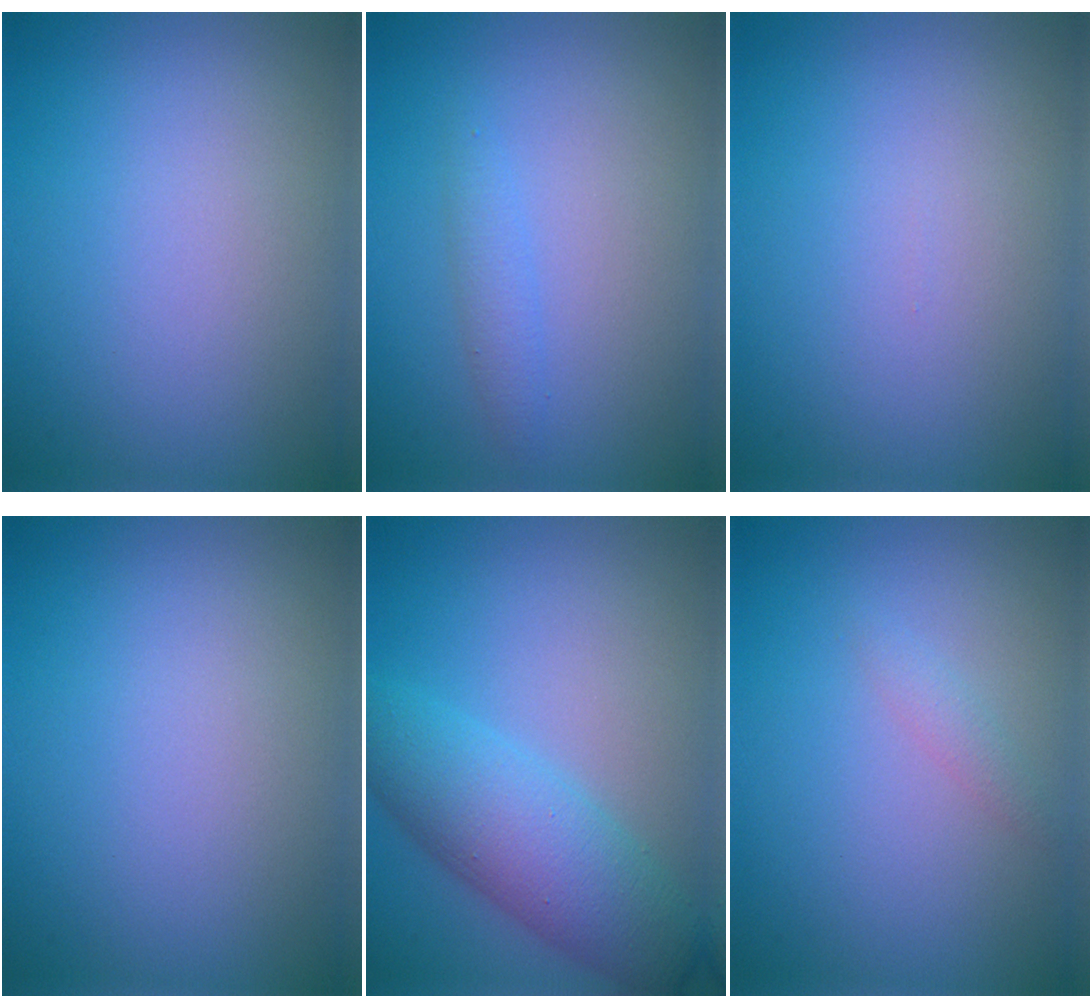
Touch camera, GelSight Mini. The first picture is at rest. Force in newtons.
{"total": 1.3, "press": 1.3, "slide": 0.1}
{"total": 0.0}
{"total": 0.0}
{"total": 6.4, "press": 6.4, "slide": 0.2}
{"total": 0.9, "press": 0.9, "slide": 0.0}